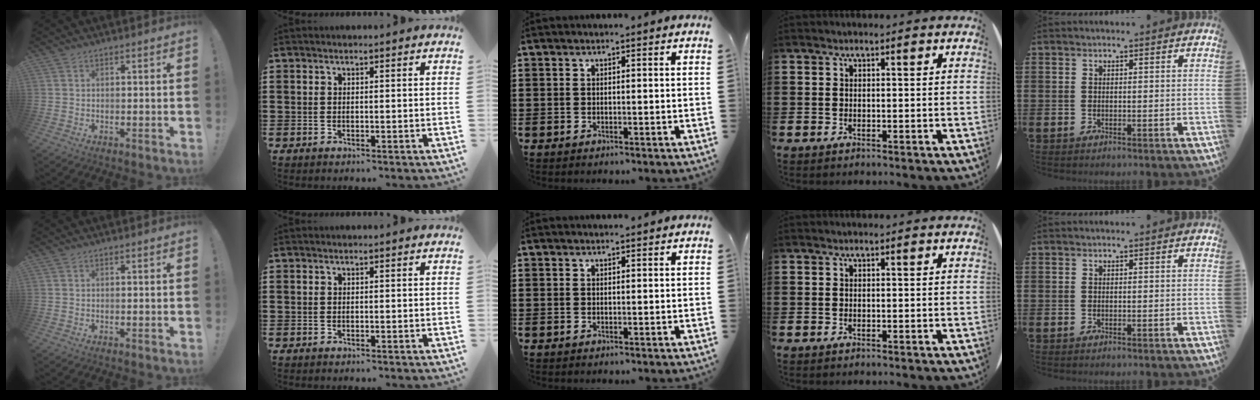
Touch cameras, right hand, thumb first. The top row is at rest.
{}